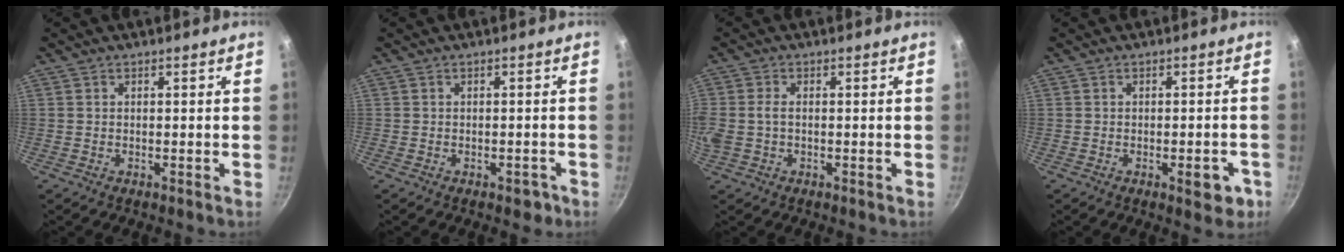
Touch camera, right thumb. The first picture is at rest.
{"total": 3.3, "force": [-1.7, 2.0, 2.1], "torque": [-0.002, 0.010, -0.019]}
{"total": 3.6, "force": [-0.3, 2.7, 2.3], "torque": [-0.067, 0.010, -0.002]}
{"total": 4.5, "force": [-2.0, 1.8, 3.5], "torque": [-0.027, 0.010, -0.022]}